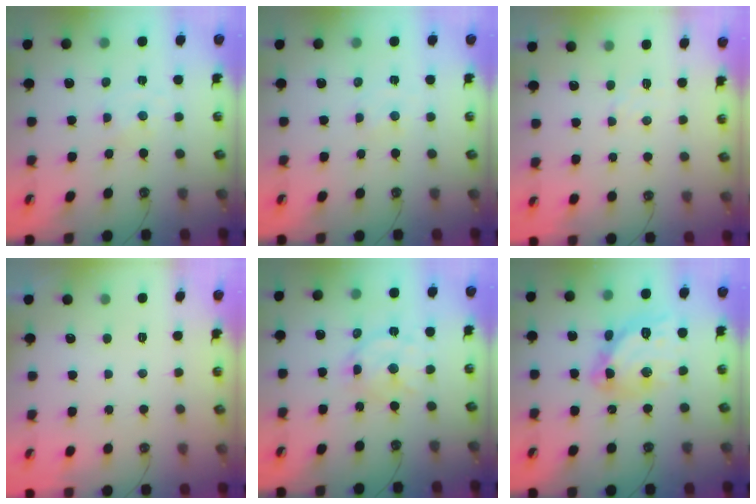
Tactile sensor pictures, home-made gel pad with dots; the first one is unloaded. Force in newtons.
{"total": 0.8, "press": 0.8, "slide": 0.2}
{"total": 5.4, "press": 5.3, "slide": 0.6}
{"total": 0.0}
{"total": 11.9, "press": 11.9, "slide": 0.8}
{"total": 15.4, "press": 15.4, "slide": 1.4}